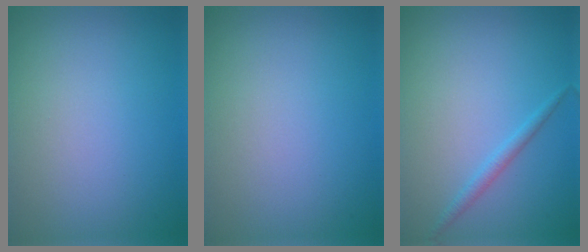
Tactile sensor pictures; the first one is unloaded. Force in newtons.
{"total": 0.0}
{"total": 1.3, "press": 1.3, "slide": 0.0}